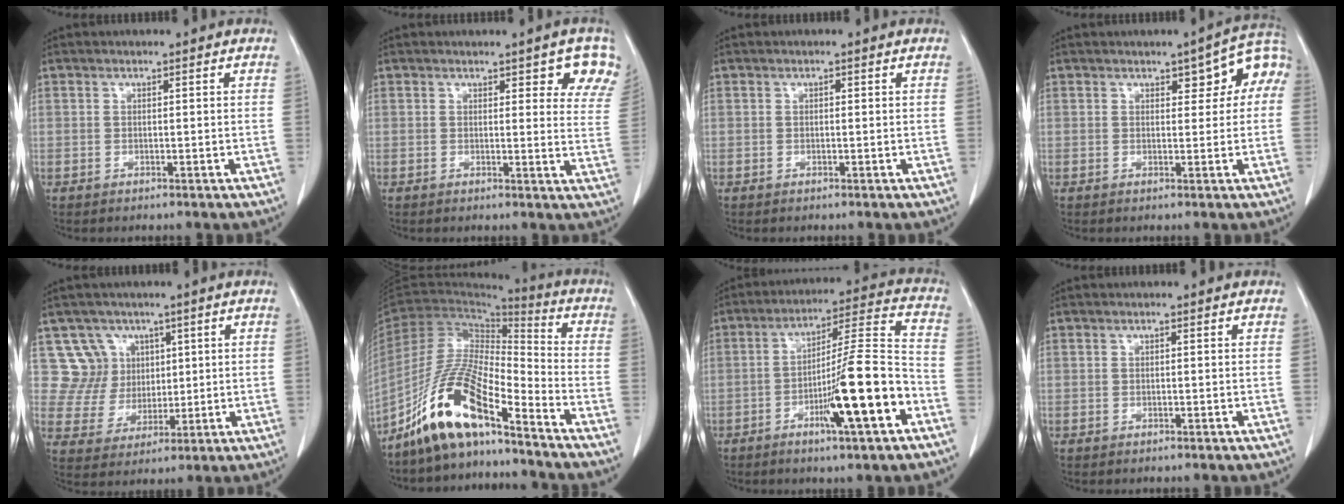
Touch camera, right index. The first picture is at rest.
{"total": 7.7, "force": [5.3, 2.3, 5.0], "torque": [-0.043, -0.013, 0.044]}
{"total": 0.0}
{"total": 5.9, "force": [1.8, 2.3, 5.2], "torque": [-0.057, 0.026, 0.019]}
{"total": 7.7, "force": [3.6, 6.8, -0.4], "torque": [0.012, 0.014, 0.074]}
{"total": 13.5, "force": [-9.9, 2.3, 8.9], "torque": [-0.180, 0.006, -0.183]}
{"total": 14.7, "force": [-5.7, 0.3, 13.5], "torque": [-0.218, -0.002, -0.092]}
{"total": 0.0}